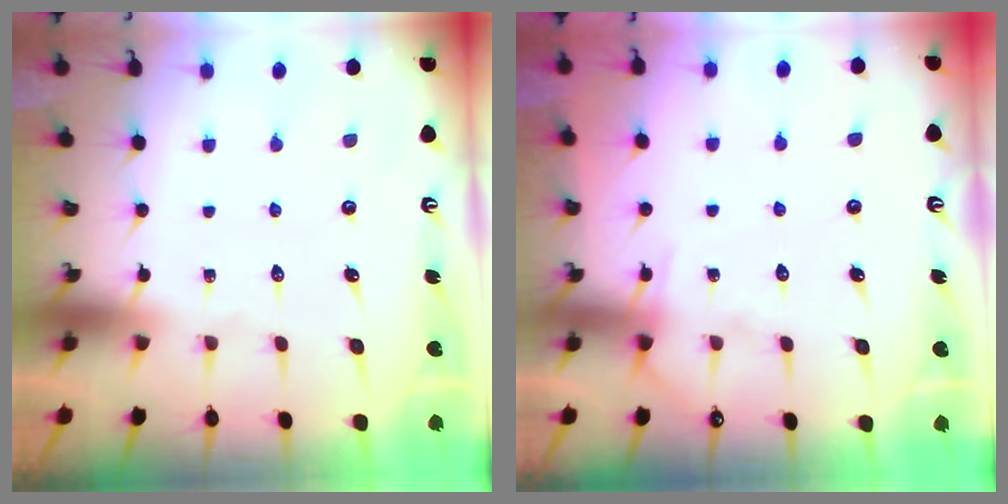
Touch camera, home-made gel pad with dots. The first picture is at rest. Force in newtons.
{"total": 5.7, "press": 5.7, "slide": 0.7}